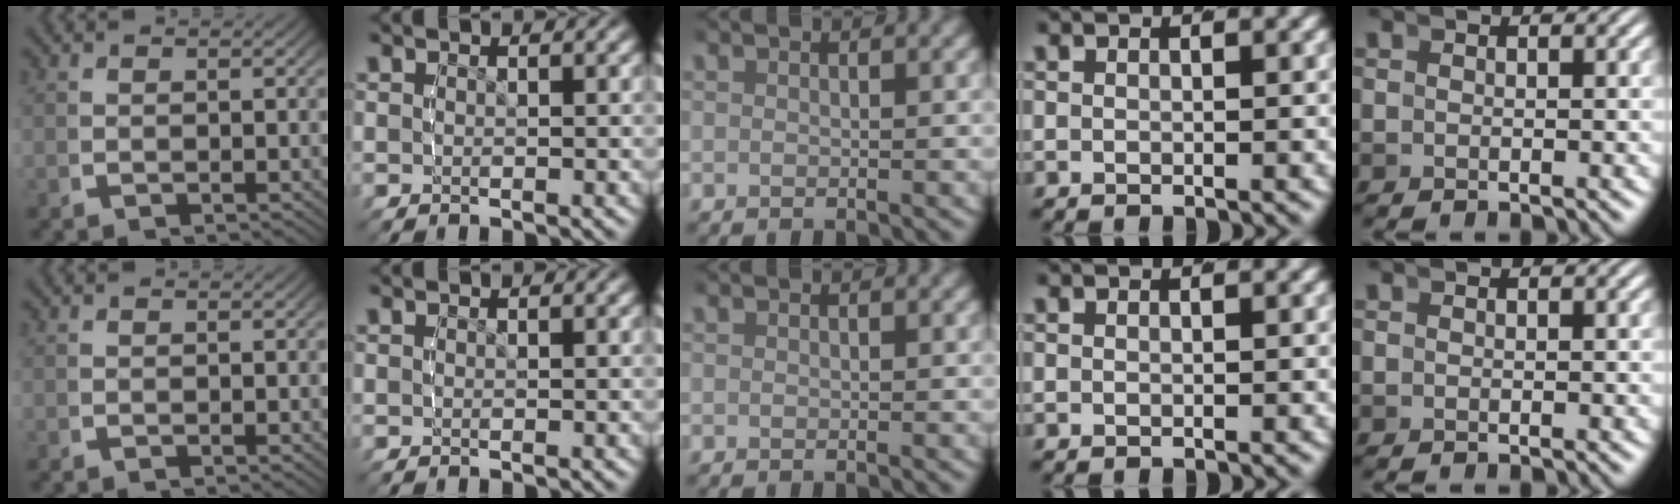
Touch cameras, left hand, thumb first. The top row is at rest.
{}